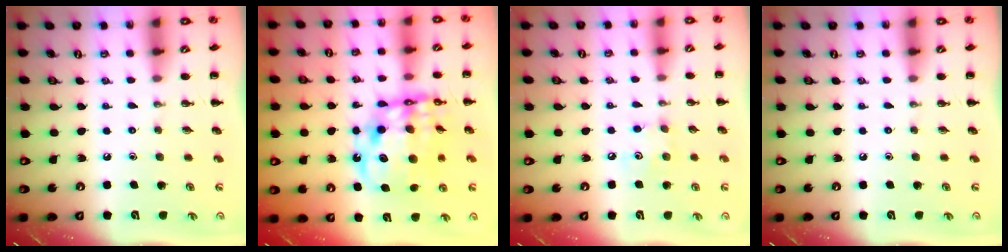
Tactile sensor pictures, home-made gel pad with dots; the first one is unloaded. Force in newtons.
{"total": 16.3, "press": 15.8, "slide": 4.0}
{"total": 4.8, "press": 4.7, "slide": 1.0}
{"total": 0.0}